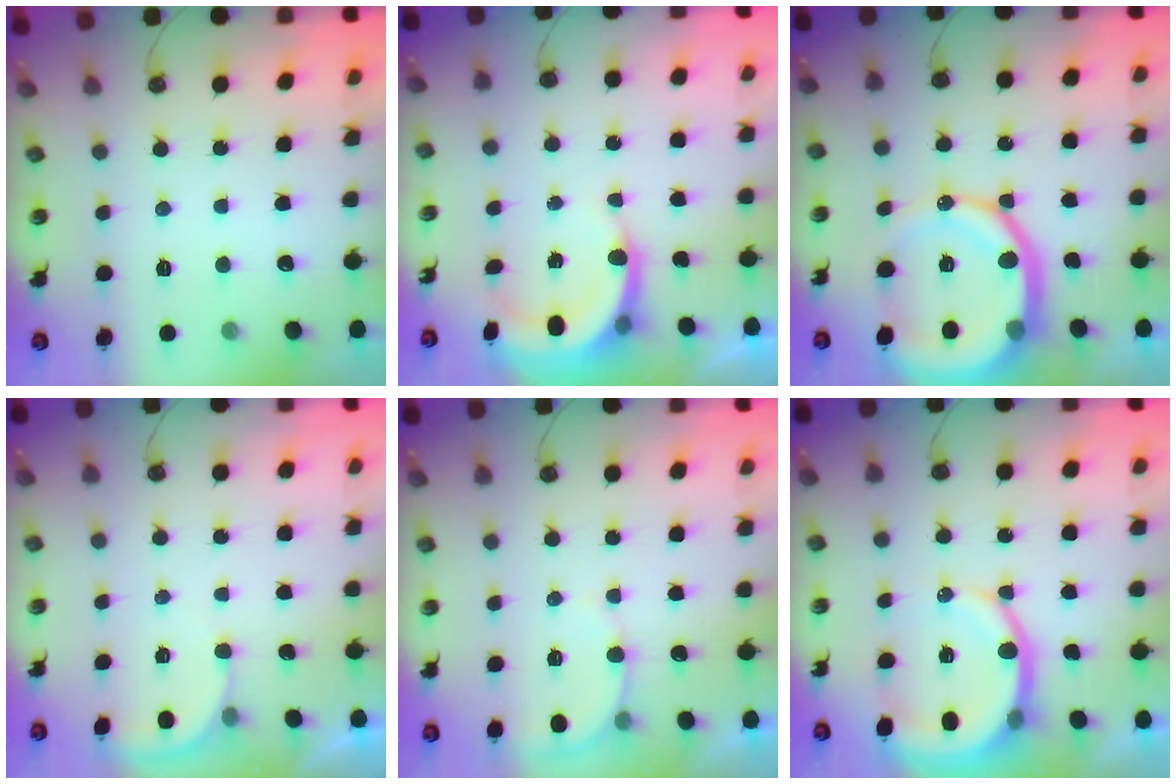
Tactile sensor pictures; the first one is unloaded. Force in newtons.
{"total": 5.9, "press": 5.8, "slide": 1.2}
{"total": 18.5, "press": 18.4, "slide": 2.4}
{"total": 2.6, "press": 2.6, "slide": 0.2}
{"total": 5.0, "press": 4.9, "slide": 0.3}
{"total": 11.7, "press": 11.5, "slide": 2.2}